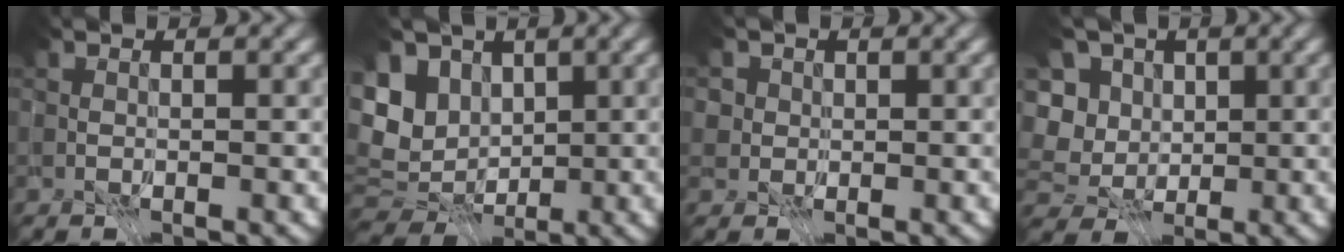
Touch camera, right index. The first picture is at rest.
{"total": 7.9, "force": [0.1, 5.6, 5.5], "torque": [-0.103, -0.004, 0.007]}
{"total": 3.9, "force": [2.0, 2.9, 1.6], "torque": [-0.020, 0.000, 0.015]}
{"total": 7.4, "force": [0.0, 6.5, 3.5], "torque": [-0.099, 0.015, -0.018]}